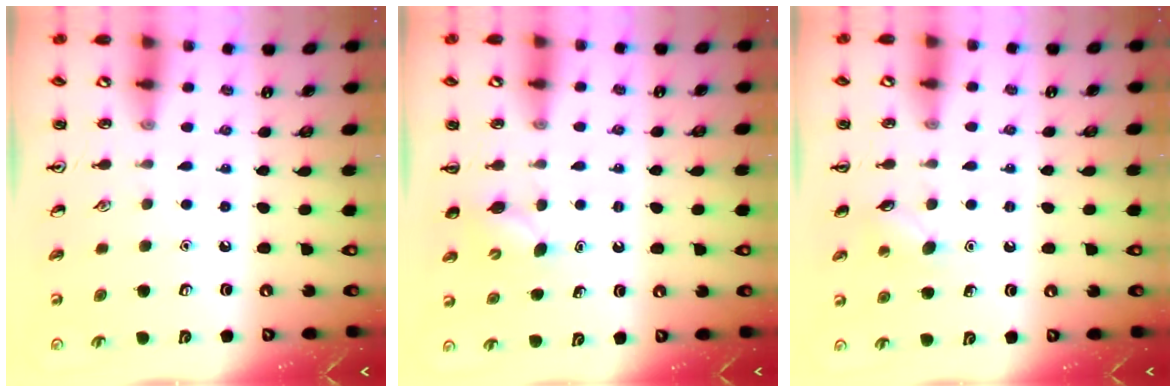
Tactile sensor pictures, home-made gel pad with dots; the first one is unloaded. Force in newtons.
{"total": 3.4, "press": 3.2, "slide": 1.0}
{"total": 5.3, "press": 5.1, "slide": 1.4}